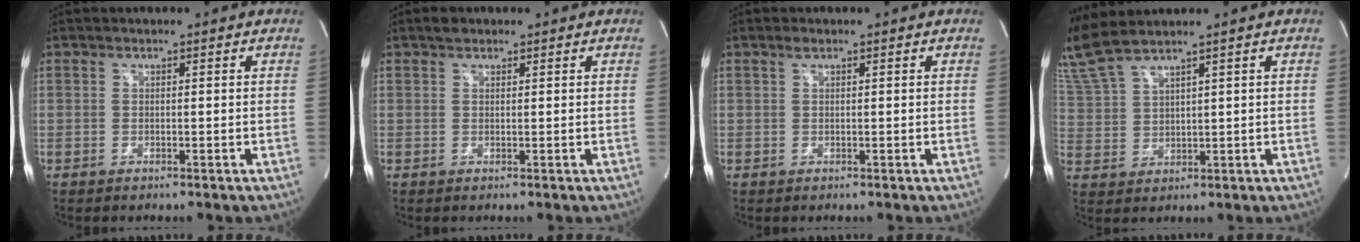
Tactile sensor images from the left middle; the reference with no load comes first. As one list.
[{"total": 1.4, "force": [1.1, 0.7, 0.5], "torque": [-0.014, 0.009, 0.016]}, {"total": 0.8, "force": [0.5, 0.2, 0.5], "torque": [-0.010, 0.004, 0.010]}, {"total": 7.3, "force": [6.5, -0.7, 3.2], "torque": [-0.089, 0.010, 0.147]}]